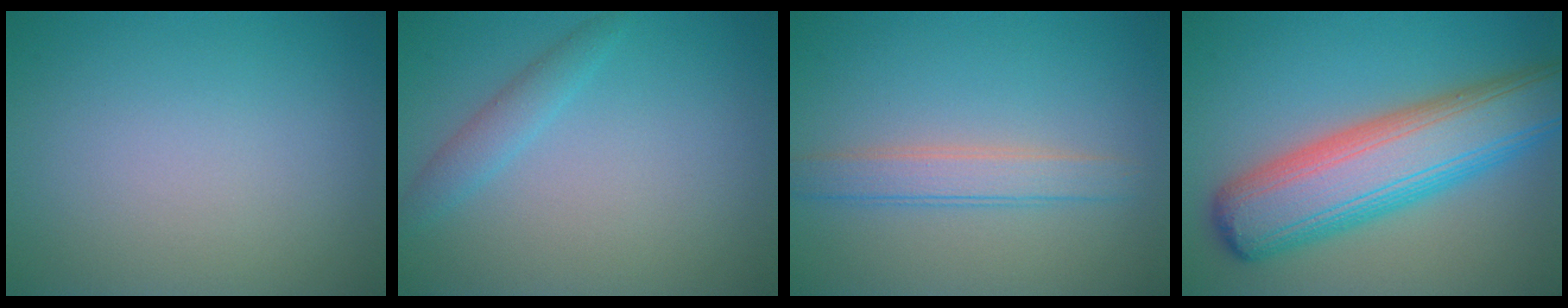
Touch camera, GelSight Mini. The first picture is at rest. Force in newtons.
{"total": 1.8, "press": 1.8, "slide": 0.1}
{"total": 2.7, "press": 2.7, "slide": 0.0}
{"total": 10.2, "press": 10.2, "slide": 0.3}